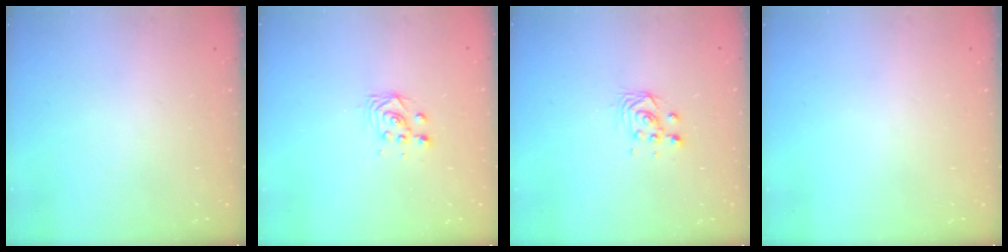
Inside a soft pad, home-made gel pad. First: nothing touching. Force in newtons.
{"total": 2.8, "press": 2.5, "slide": 1.3}
{"total": 3.0, "press": 3.0, "slide": 0.1}
{"total": 0.0}